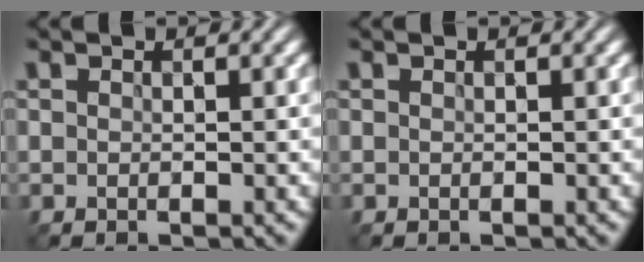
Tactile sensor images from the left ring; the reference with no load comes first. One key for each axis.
{"total": 0.0}